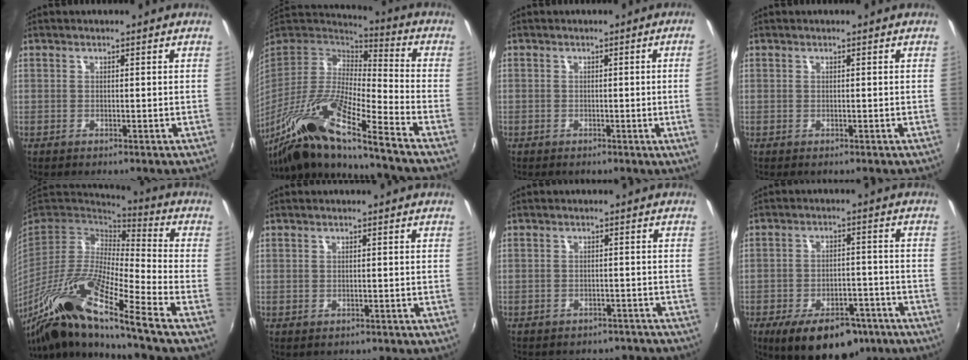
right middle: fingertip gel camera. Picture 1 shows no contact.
{"total": 19.3, "force": [-13.4, 0.7, 13.9], "torque": [-0.240, -0.036, -0.266]}
{"total": 3.0, "force": [-0.2, -1.4, 2.7], "torque": [-0.045, -0.010, 0.003]}
{"total": 0.0}
{"total": 20.8, "force": [-14.2, 0.1, 15.2], "torque": [-0.257, -0.044, -0.281]}
{"total": 0.8, "force": [-0.5, 0.6, 0.1], "torque": [-0.005, -0.003, -0.006]}
{"total": 9.5, "force": [-8.3, 3.8, 2.5], "torque": [-0.061, -0.002, -0.100]}
{"total": 15.4, "force": [-10.2, 7.3, 8.8], "torque": [-0.160, -0.007, -0.142]}